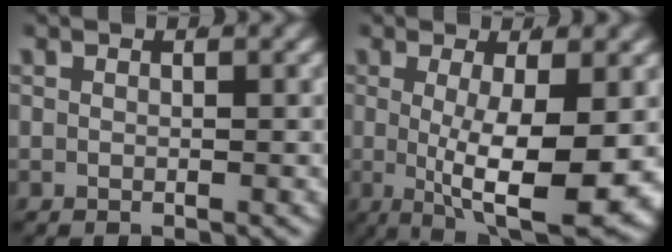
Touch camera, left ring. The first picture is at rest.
{"total": 10.3, "force": [-1.0, 2.9, 9.8], "torque": [-0.146, -0.028, 0.002]}